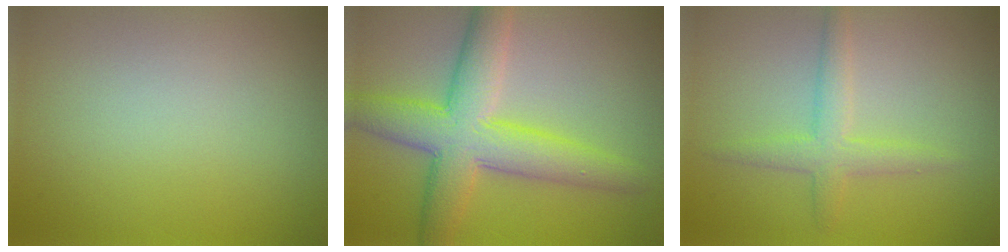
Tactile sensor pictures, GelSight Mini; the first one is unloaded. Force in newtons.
{"total": 7.6, "press": 7.6, "slide": 0.1}
{"total": 2.8, "press": 2.8, "slide": 0.1}